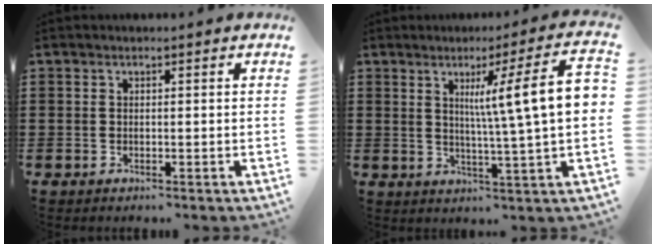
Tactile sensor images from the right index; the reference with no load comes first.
{"total": 11.2, "force": [2.2, 0.1, 11.0], "torque": [-0.179, -0.010, 0.027]}